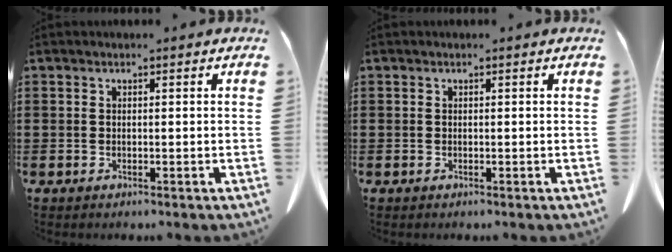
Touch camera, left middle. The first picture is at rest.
{"total": 0.0}